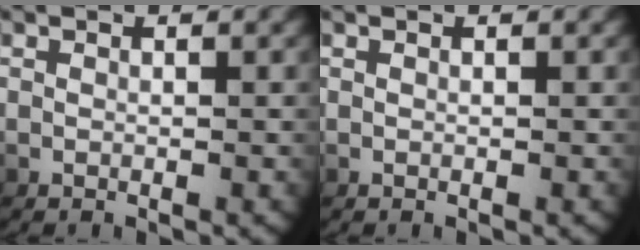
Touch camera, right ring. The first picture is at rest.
{"total": 0.0}